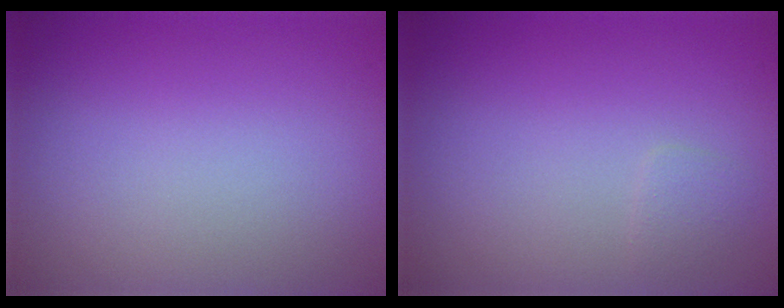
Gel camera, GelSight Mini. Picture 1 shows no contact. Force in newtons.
{"total": 0.8, "press": 0.8, "slide": 0.0}